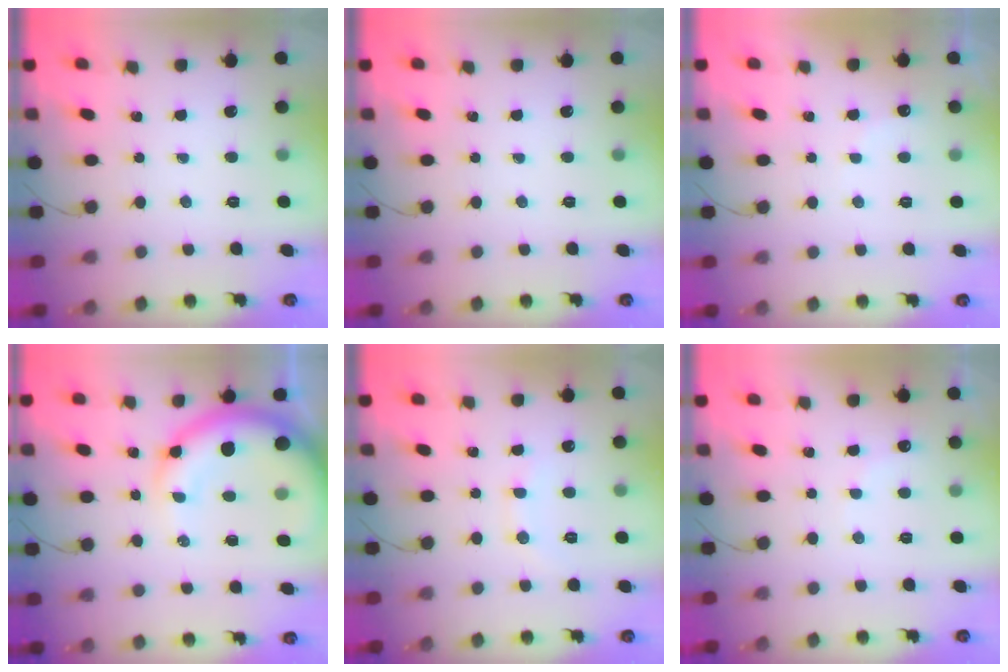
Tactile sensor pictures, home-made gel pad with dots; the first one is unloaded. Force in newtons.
{"total": 0.0}
{"total": 5.9, "press": 5.9, "slide": 0.8}
{"total": 13.6, "press": 13.1, "slide": 3.5}
{"total": 6.1, "press": 5.9, "slide": 1.5}
{"total": 6.1, "press": 6.0, "slide": 1.4}